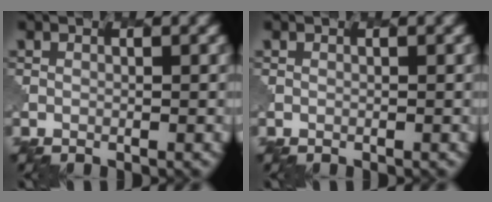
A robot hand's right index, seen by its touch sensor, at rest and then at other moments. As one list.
[{"total": 0.0}]